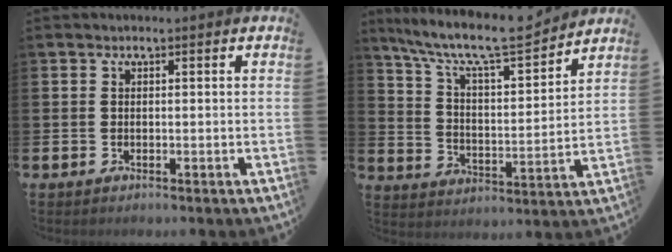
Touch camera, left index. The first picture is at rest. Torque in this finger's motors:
{"motor_torque": [1.02, -1.11, 0.29, 0.21]}